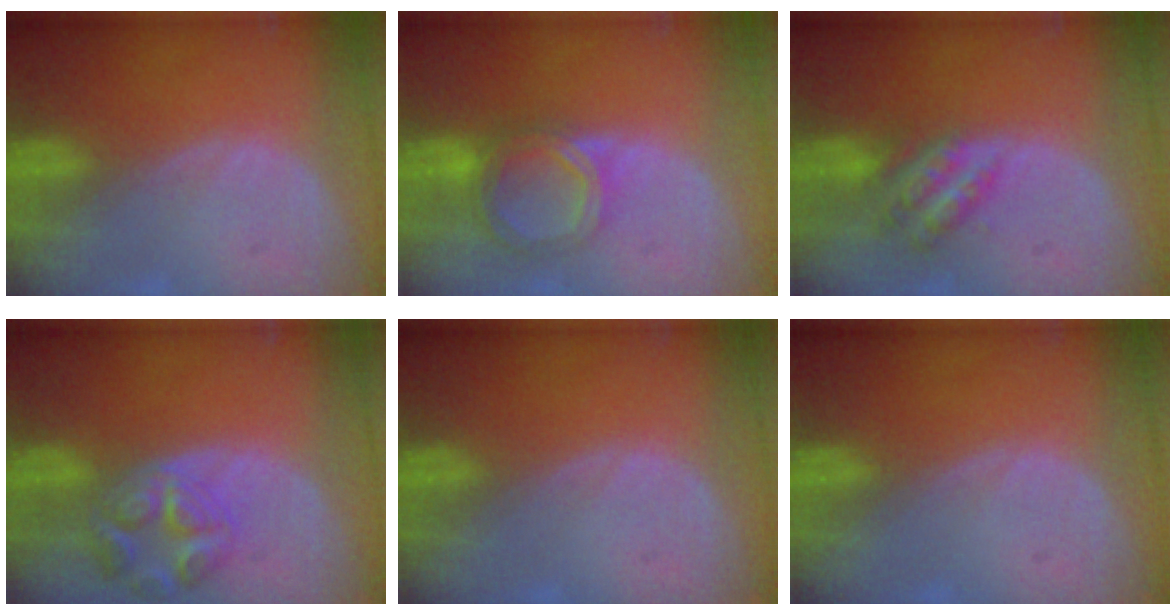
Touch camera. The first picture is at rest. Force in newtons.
{"total": 6.4, "press": 5.7, "slide": 3.0}
{"total": 6.1, "press": 5.4, "slide": 3.0}
{"total": 7.4, "press": 6.6, "slide": 3.4}
{"total": 0.0}
{"total": 0.0}